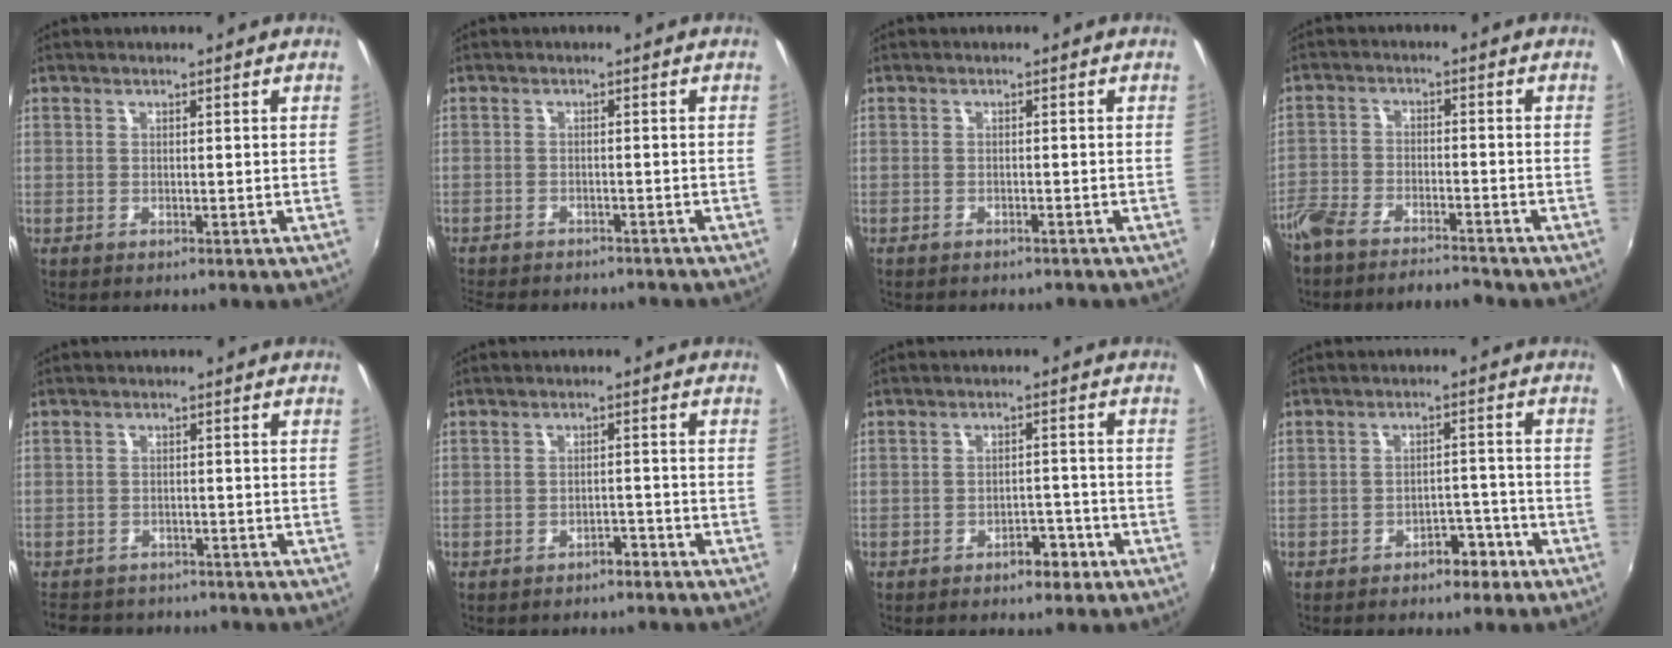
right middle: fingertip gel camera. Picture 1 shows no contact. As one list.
[{"total": 9.4, "force": [-8.4, 2.6, 3.4], "torque": [-0.085, -0.019, -0.124]}, {"total": 2.0, "force": [-1.8, 0.6, 0.5], "torque": [-0.021, -0.008, -0.030]}, {"total": 8.5, "force": [-7.6, 2.1, 3.0], "torque": [-0.086, -0.010, -0.138]}, {"total": 7.7, "force": [-6.4, 3.8, 1.8], "torque": [-0.051, 0.003, -0.101]}, {"total": 2.7, "force": [-2.3, 1.1, 0.8], "torque": [-0.021, 0.001, -0.027]}, {"total": 3.9, "force": [-2.7, 2.0, 1.9], "torque": [-0.040, 0.003, -0.032]}, {"total": 4.8, "force": [-3.4, 2.5, 2.1], "torque": [-0.042, 0.009, -0.040]}]